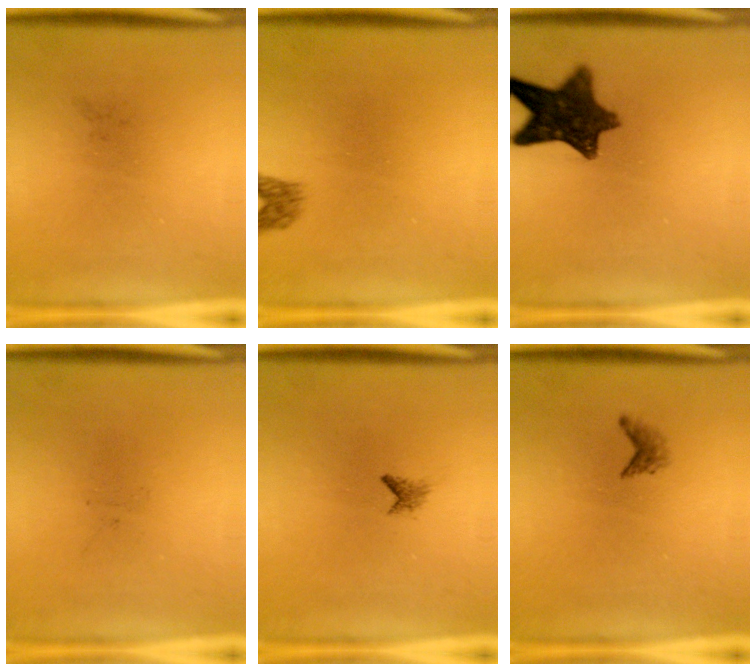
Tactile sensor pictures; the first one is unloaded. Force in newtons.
{"total": 1.6}
{"total": 10.4}
{"total": 0.0}
{"total": 0.9}
{"total": 1.1}